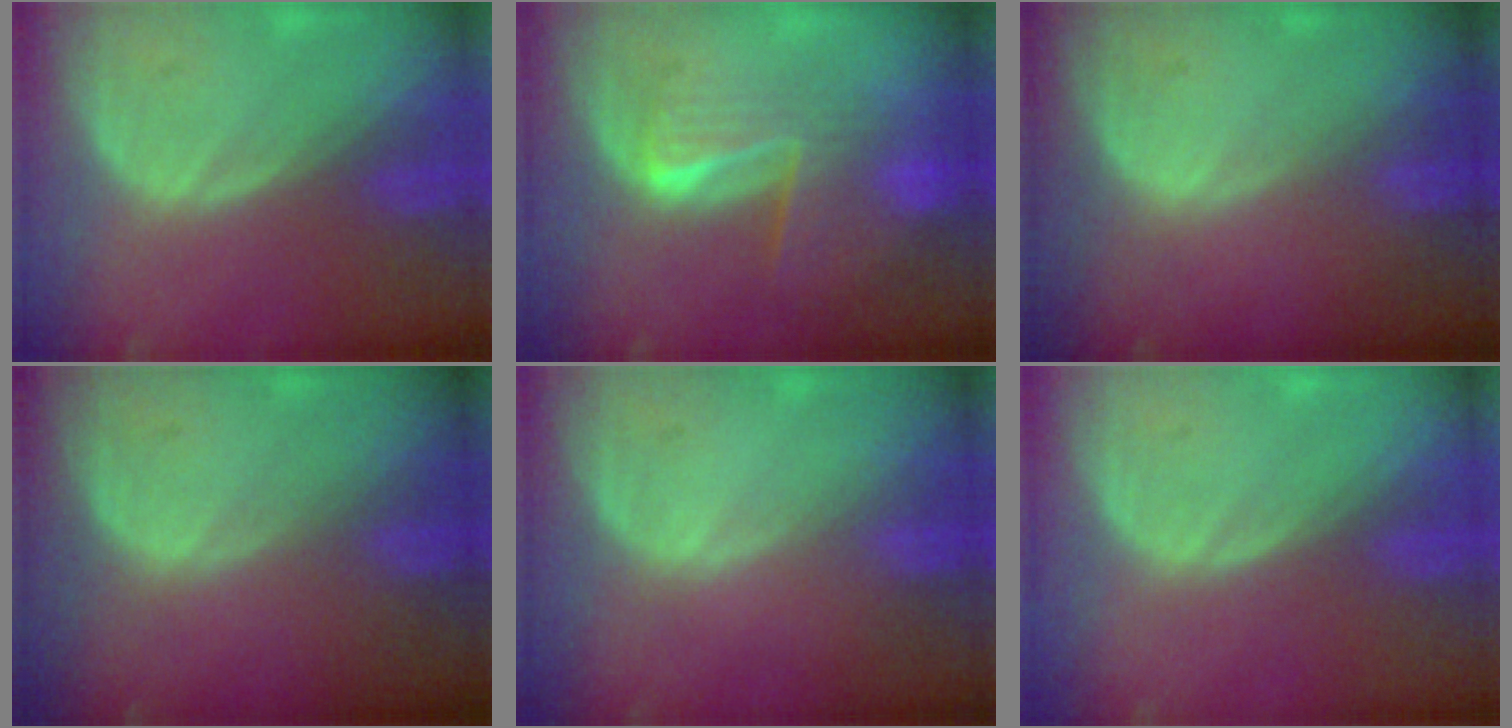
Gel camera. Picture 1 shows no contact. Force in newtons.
{"total": 6.2, "press": 6.1, "slide": 1.5}
{"total": 0.0}
{"total": 0.0}
{"total": 0.0}
{"total": 0.0}